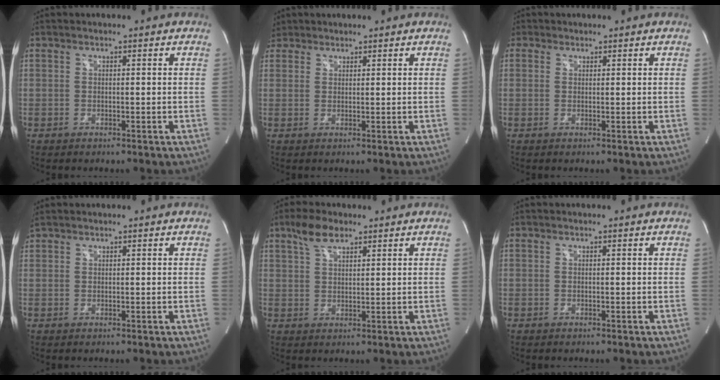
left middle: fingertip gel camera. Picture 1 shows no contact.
{"total": 3.5, "force": [2.6, 2.4, 0.1], "torque": [0.000, 0.016, 0.048]}
{"total": 1.4, "force": [0.7, 1.2, 0.1], "torque": [0.010, 0.006, 0.007]}
{"total": 1.2, "force": [1.2, 0.2, 0.1], "torque": [-0.015, 0.021, 0.030]}
{"total": 4.9, "force": [3.4, 1.8, 3.0], "torque": [-0.067, 0.014, 0.068]}
{"total": 0.0}